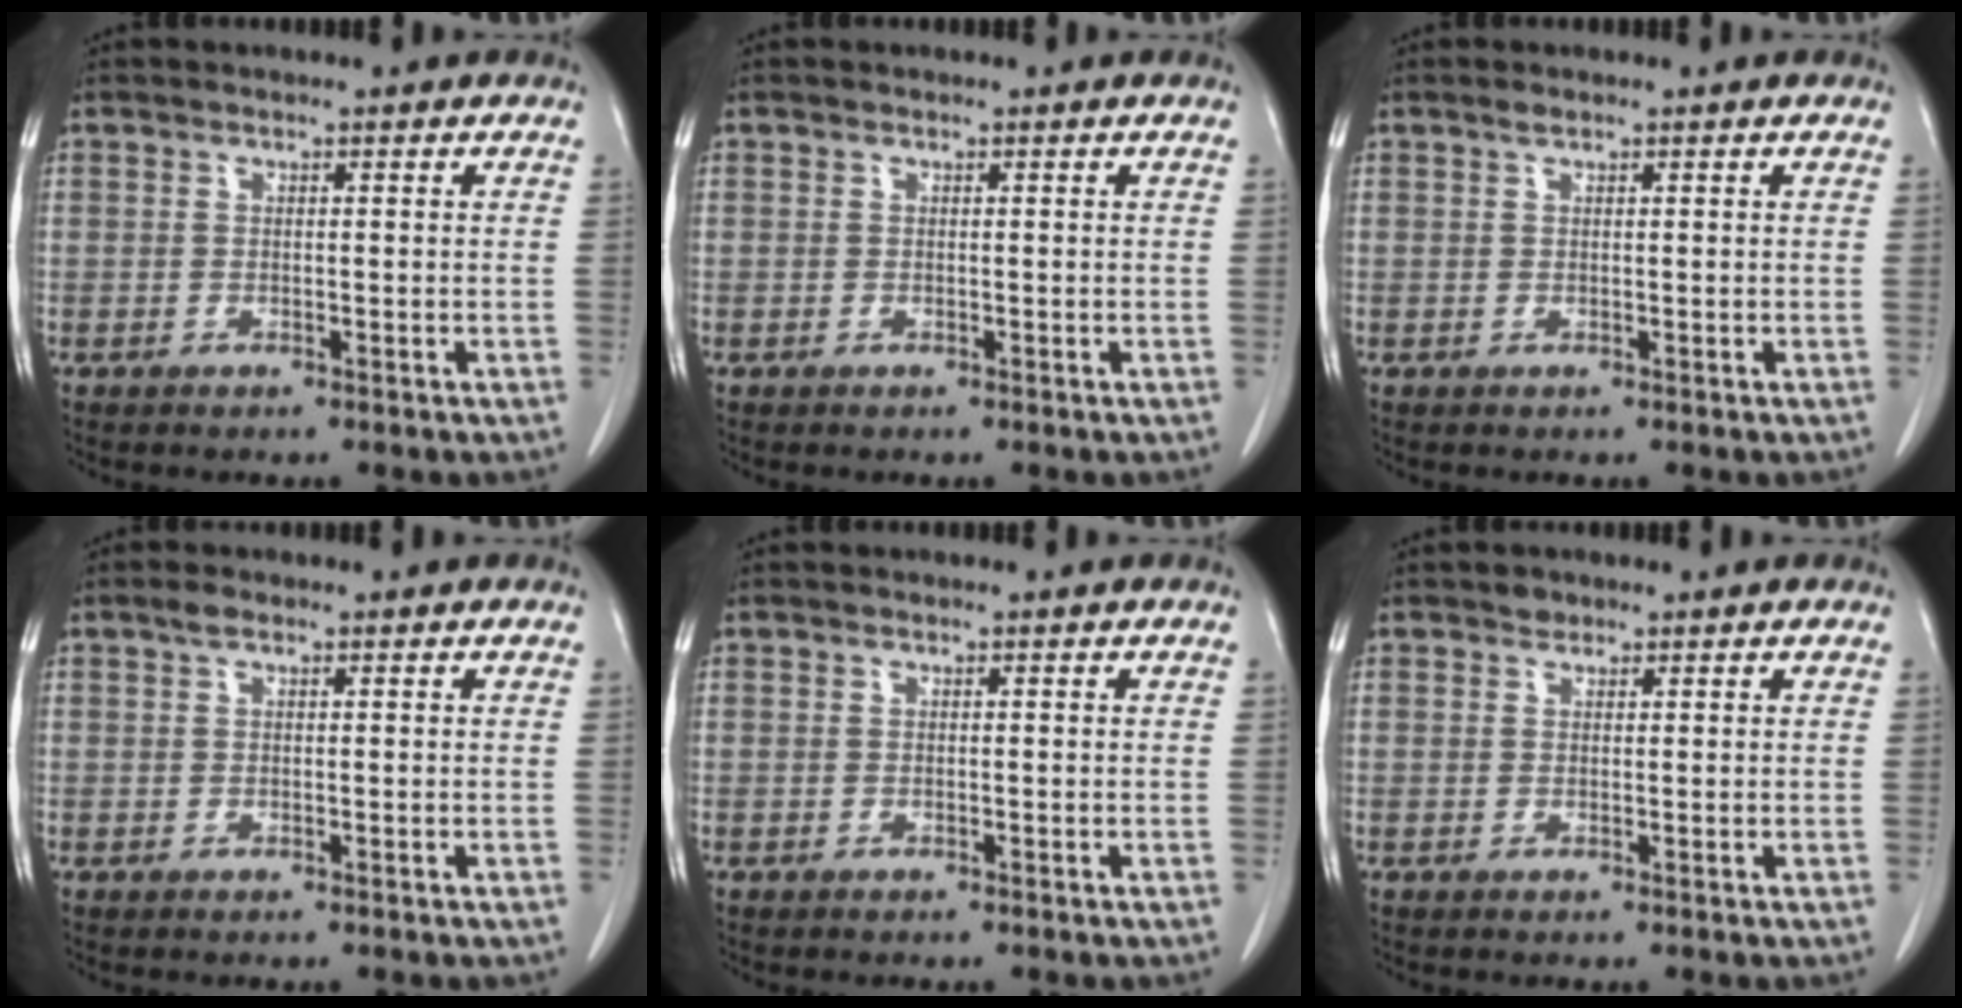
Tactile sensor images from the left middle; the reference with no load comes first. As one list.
[{"total": 0.0}, {"total": 0.6, "force": [0.5, 0.0, 0.3], "torque": [-0.012, 0.000, 0.011]}, {"total": 1.1, "force": [0.7, 0.3, 0.7], "torque": [-0.015, 0.008, 0.013]}, {"total": 0.0}, {"total": 0.9, "force": [0.8, 0.5, 0.1], "torque": [-0.001, -0.001, 0.010]}]